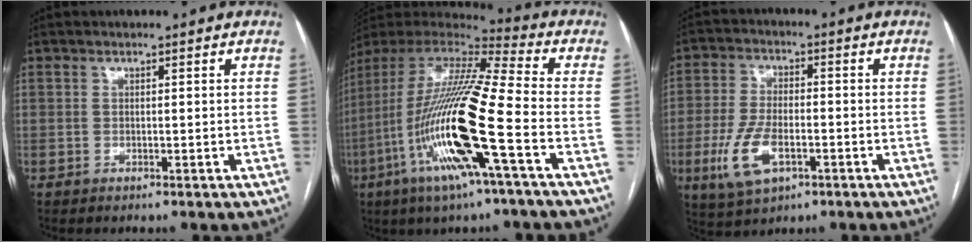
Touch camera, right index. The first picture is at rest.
{"total": 22.6, "force": [-6.8, 1.3, 21.5], "torque": [-0.457, -0.031, -0.134]}
{"total": 9.4, "force": [-3.5, 4.5, 7.5], "torque": [-0.170, -0.003, -0.059]}